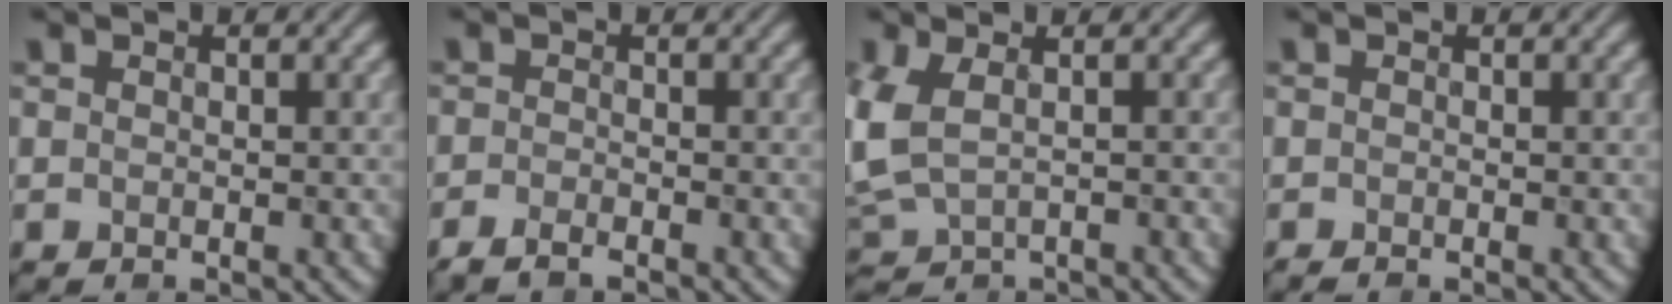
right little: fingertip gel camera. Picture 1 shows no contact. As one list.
[{"total": 1.4, "force": [-1.3, 0.2, 0.5], "torque": [-0.006, -0.005, -0.026]}, {"total": 3.2, "force": [-0.1, 1.9, 2.6], "torque": [-0.081, -0.013, 0.008]}, {"total": 0.5, "force": [-0.5, 0.1, 0.2], "torque": [0.007, -0.008, -0.008]}]